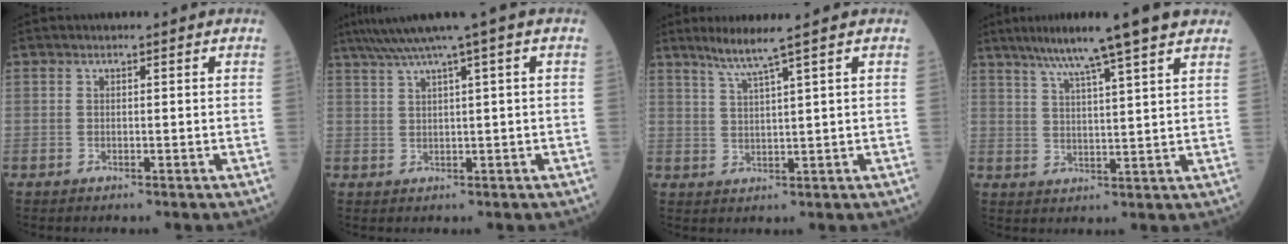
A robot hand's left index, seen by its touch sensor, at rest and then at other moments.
{"total": 6.5, "force": [4.0, -1.4, 4.9], "torque": [-0.087, 0.025, 0.070]}
{"total": 4.4, "force": [3.0, -1.6, 2.8], "torque": [-0.059, -0.007, 0.063]}
{"total": 12.0, "force": [9.2, -0.3, 7.7], "torque": [-0.123, 0.024, 0.130]}